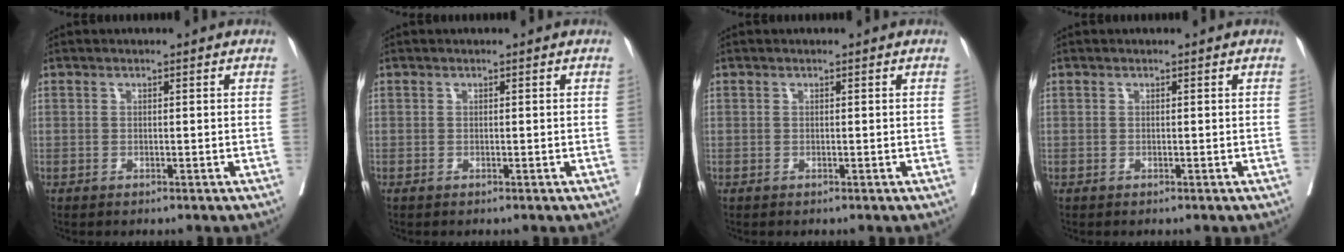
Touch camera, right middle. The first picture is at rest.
{"total": 0.0}
{"total": 0.0}
{"total": 0.0}